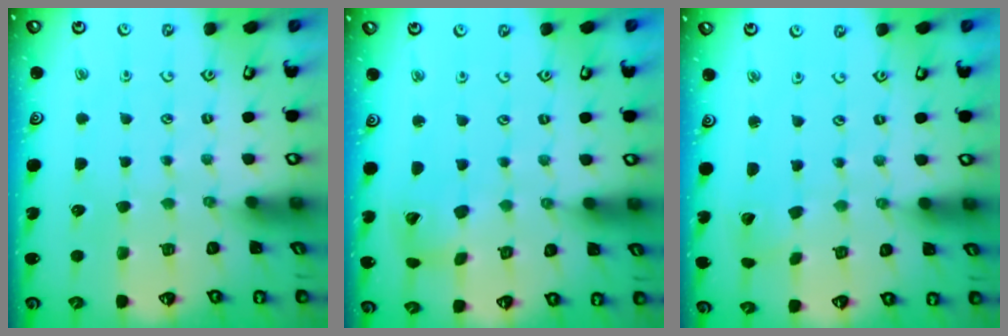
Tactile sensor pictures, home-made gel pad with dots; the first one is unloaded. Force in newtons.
{"total": 7.0, "press": 7.0, "slide": 1.0}
{"total": 2.4, "press": 2.4, "slide": 0.1}